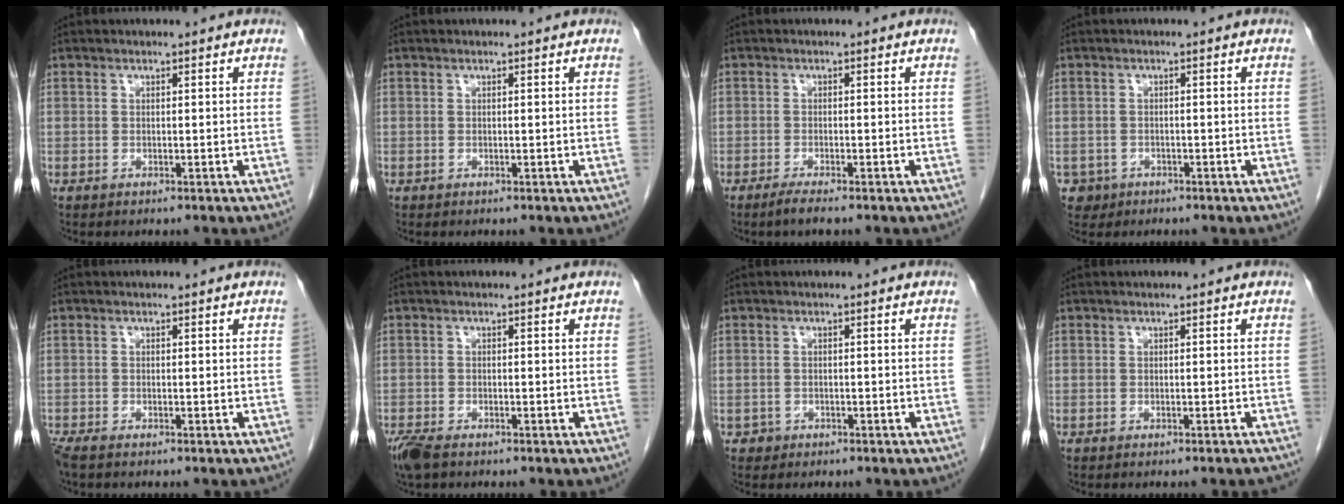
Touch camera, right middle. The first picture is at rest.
{"total": 0.0}
{"total": 2.0, "force": [-1.5, -0.1, 1.2], "torque": [-0.032, -0.006, -0.031]}
{"total": 2.3, "force": [-1.2, 2.0, 0.0], "torque": [0.000, 0.009, -0.019]}
{"total": 2.0, "force": [-1.6, 0.4, 1.0], "torque": [-0.025, -0.007, -0.032]}
{"total": 4.3, "force": [-3.2, 1.5, 2.4], "torque": [-0.055, -0.012, -0.059]}
{"total": 1.0, "force": [-0.6, 0.8, -0.1], "torque": [0.000, 0.005, -0.011]}
{"total": 2.6, "force": [-2.4, -0.1, 0.9], "torque": [-0.011, -0.006, -0.029]}